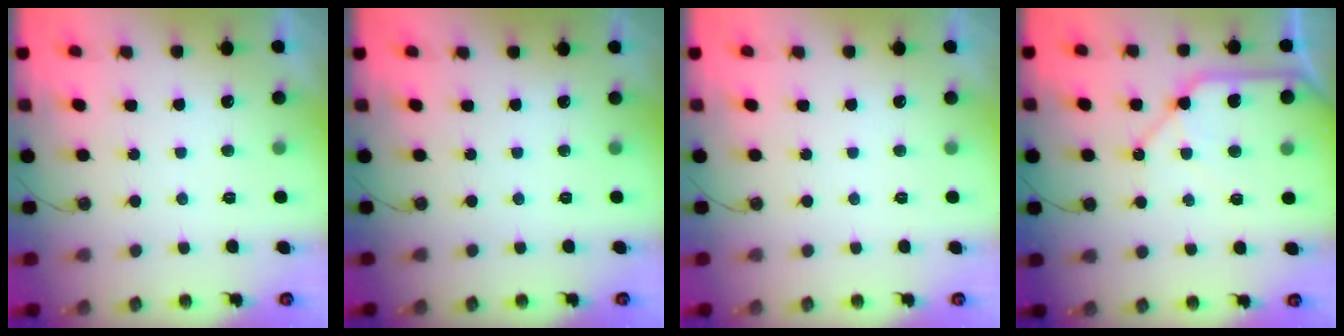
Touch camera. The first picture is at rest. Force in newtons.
{"total": 0.0}
{"total": 0.0}
{"total": 10.4, "press": 10.4, "slide": 1.2}